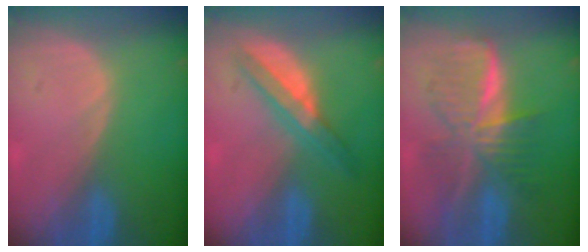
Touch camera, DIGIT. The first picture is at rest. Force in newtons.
{"total": 5.7, "press": 5.3, "slide": 2.1}
{"total": 8.9, "press": 8.9, "slide": 0.6}